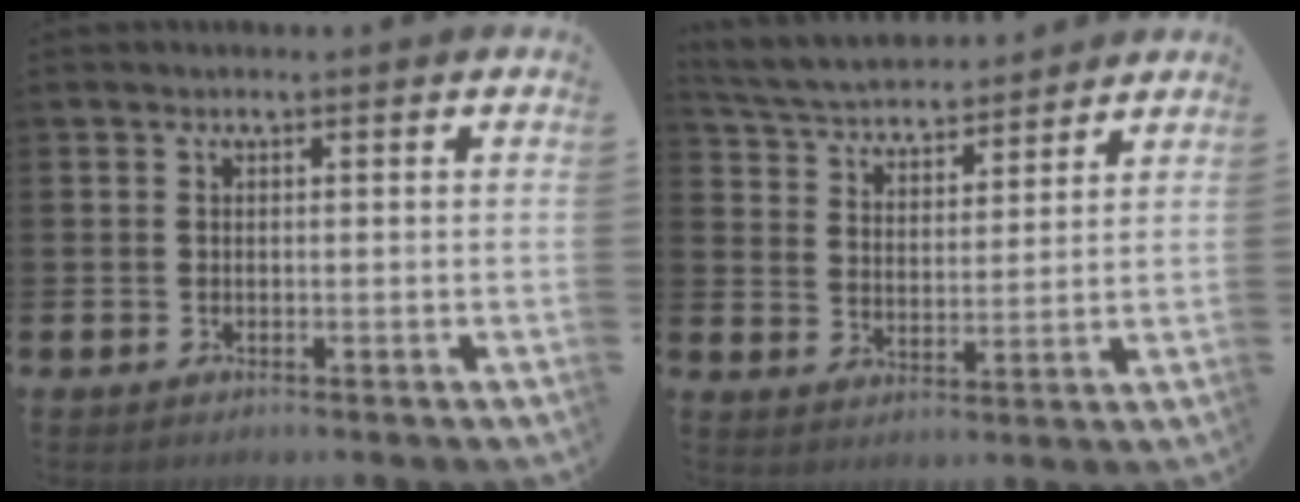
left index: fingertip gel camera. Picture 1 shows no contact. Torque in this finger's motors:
{"motor_torque": [1.02, -1.11, 0.25, 0.06]}